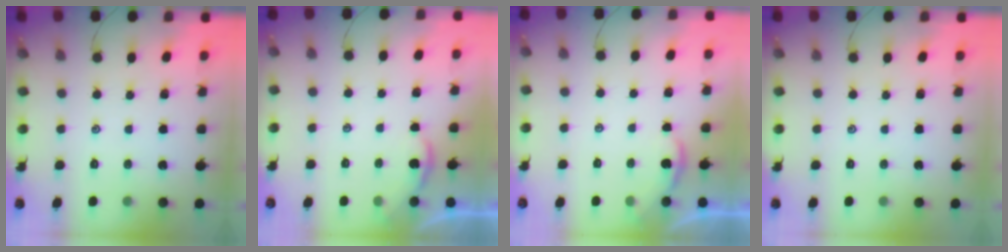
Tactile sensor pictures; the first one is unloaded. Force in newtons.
{"total": 0.9, "press": 0.9, "slide": 0.1}
{"total": 0.9, "press": 0.9, "slide": 0.1}
{"total": 0.0}